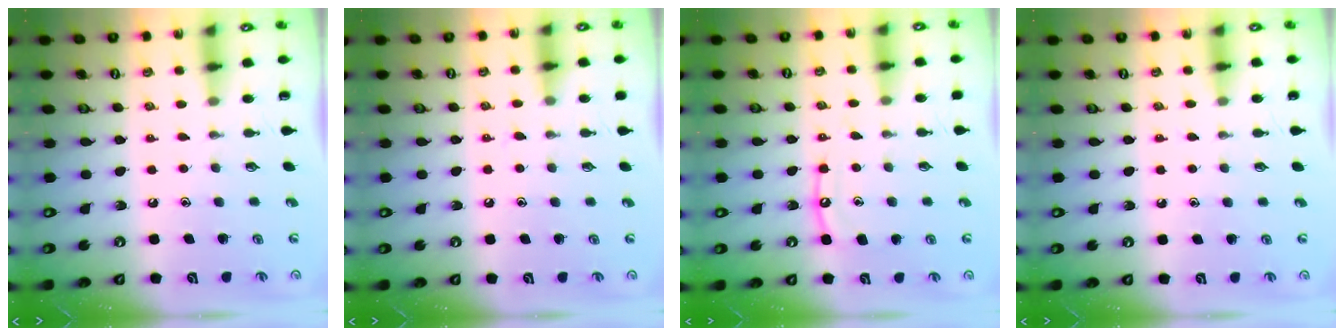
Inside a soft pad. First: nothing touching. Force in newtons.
{"total": 4.7, "press": 4.7, "slide": 0.7}
{"total": 8.4, "press": 8.3, "slide": 0.8}
{"total": 3.9, "press": 3.9, "slide": 0.5}